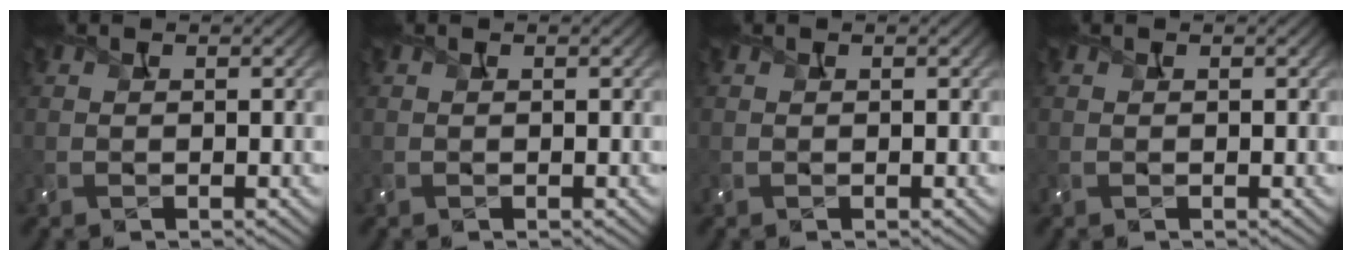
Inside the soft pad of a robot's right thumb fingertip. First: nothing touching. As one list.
[{"total": 0.0}, {"total": 0.0}, {"total": 0.0}]